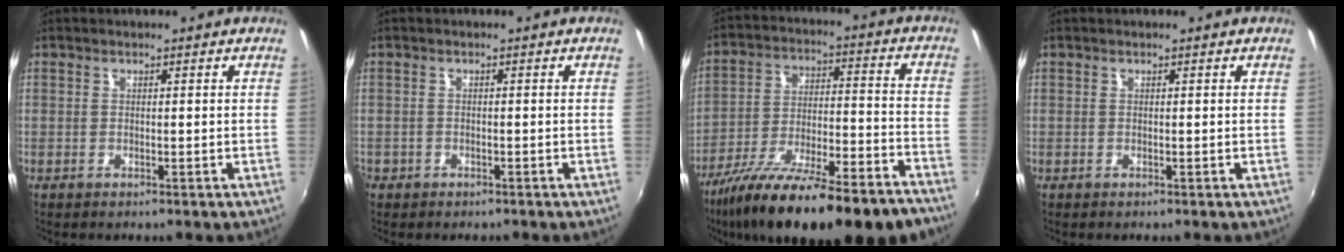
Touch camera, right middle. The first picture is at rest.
{"total": 2.1, "force": [-1.3, 1.6, 0.4], "torque": [-0.017, -0.003, -0.021]}
{"total": 25.9, "force": [-19.9, 5.1, 15.8], "torque": [-0.271, -0.065, -0.302]}
{"total": 0.0}